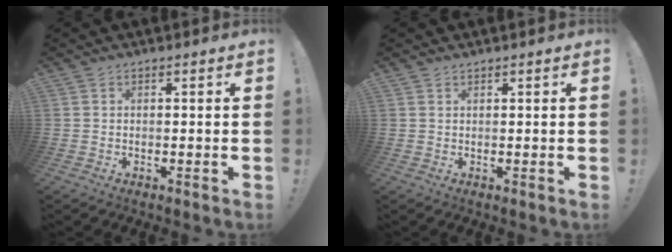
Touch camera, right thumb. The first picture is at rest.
{"total": 0.6, "force": [0.6, 0.1, 0.1], "torque": [0.004, -0.004, 0.010]}